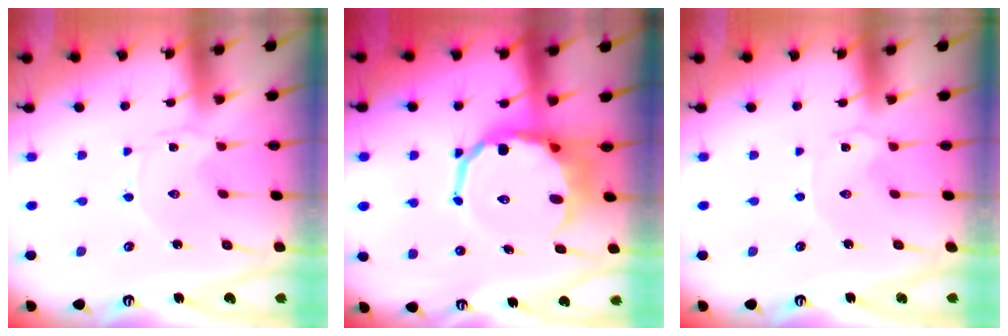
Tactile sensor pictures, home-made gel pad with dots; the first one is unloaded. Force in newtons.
{"total": 12.5, "press": 12.2, "slide": 2.5}
{"total": 0.0}